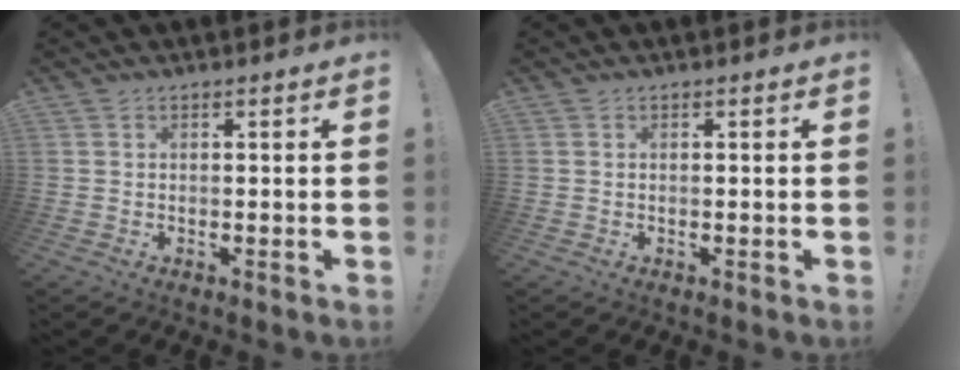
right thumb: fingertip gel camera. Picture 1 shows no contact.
{"total": 0.0}